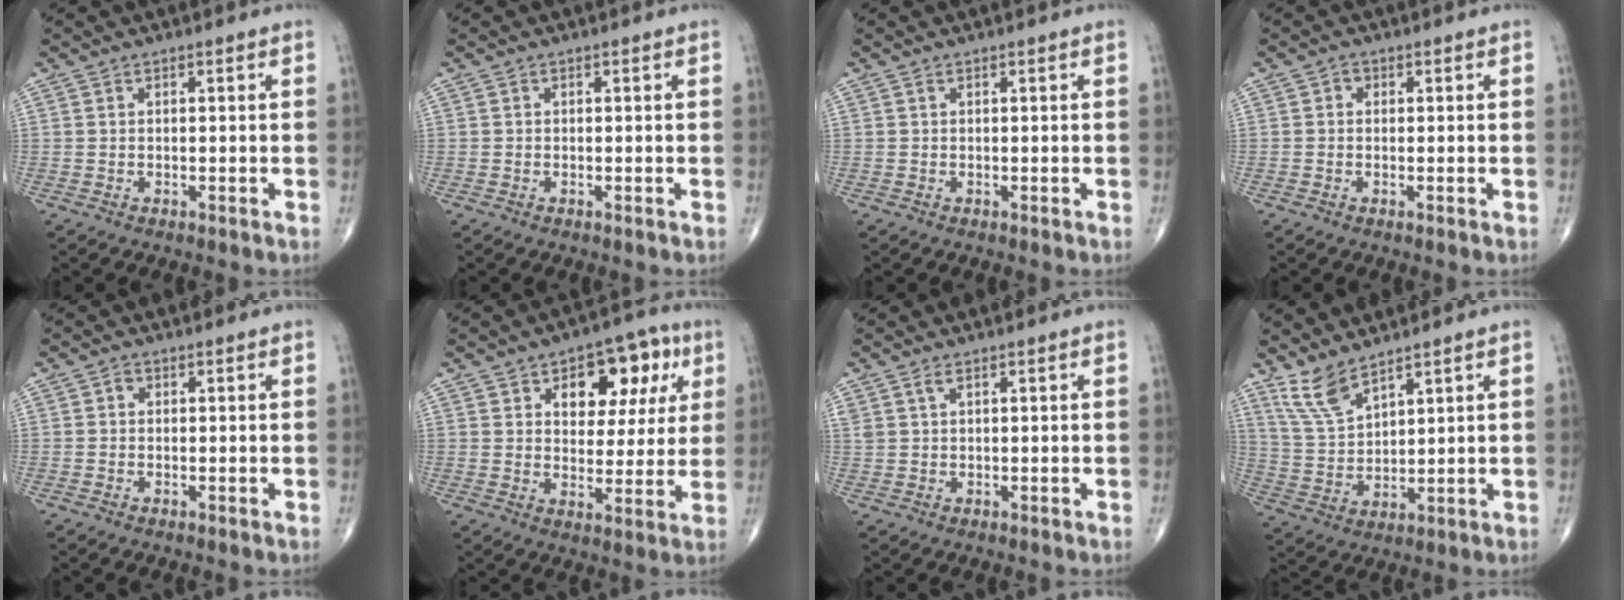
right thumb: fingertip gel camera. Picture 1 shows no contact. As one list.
[{"total": 0.0}, {"total": 0.0}, {"total": 1.0, "force": [0.1, 0.9, 0.4], "torque": [0.001, 0.004, -0.004]}, {"total": 0.9, "force": [0.1, 0.8, 0.4], "torque": [-0.001, 0.003, -0.002]}, {"total": 13.4, "force": [5.3, 8.0, 9.4], "torque": [-0.077, -0.004, 0.075]}, {"total": 1.6, "force": [0.9, 0.7, 1.0], "torque": [-0.027, 0.009, 0.024]}, {"total": 7.4, "force": [5.8, 2.2, 3.9], "torque": [-0.080, -0.035, 0.131]}]